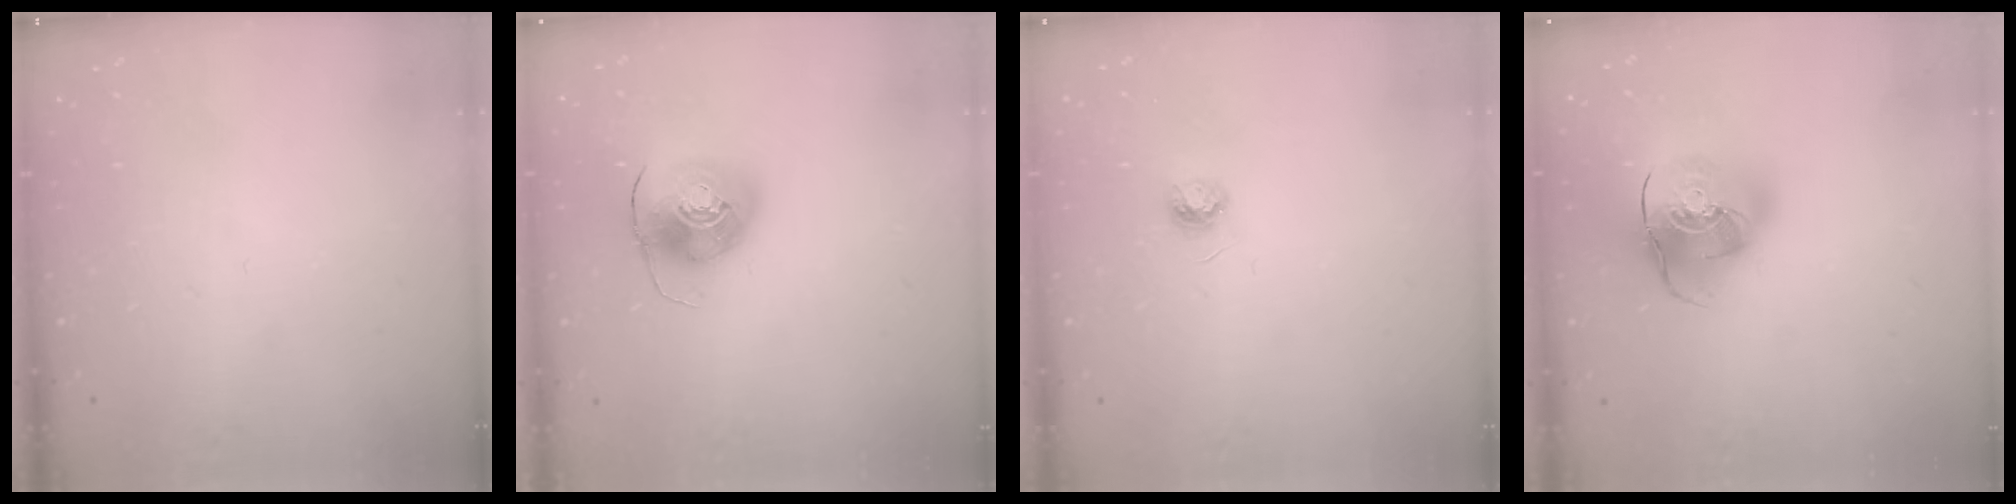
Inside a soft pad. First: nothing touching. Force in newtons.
{"total": 8.9, "press": 8.7, "slide": 1.5}
{"total": 3.9, "press": 3.9, "slide": 0.5}
{"total": 18.6, "press": 18.3, "slide": 3.1}